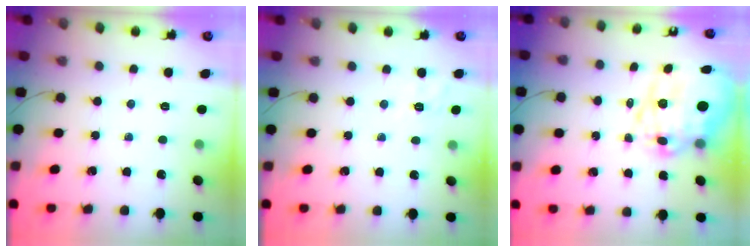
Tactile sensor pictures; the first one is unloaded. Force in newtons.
{"total": 2.3, "press": 1.6, "slide": 1.7}
{"total": 16.9, "press": 16.4, "slide": 4.1}